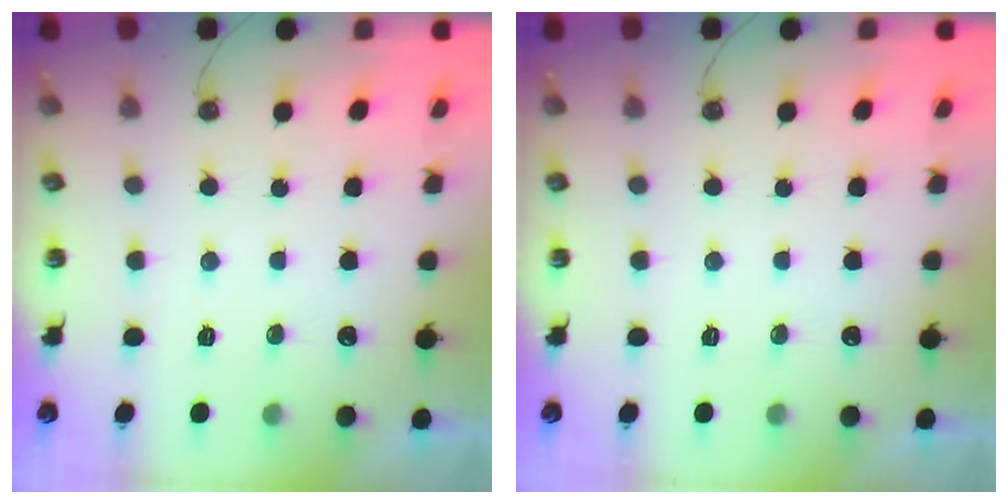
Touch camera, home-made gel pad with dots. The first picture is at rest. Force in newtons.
{"total": 0.0}